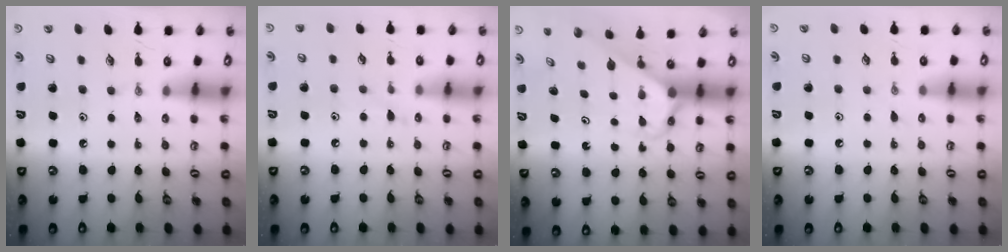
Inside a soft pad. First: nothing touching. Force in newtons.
{"total": 6.0, "press": 6.0, "slide": 0.6}
{"total": 2.8, "press": 2.8, "slide": 0.2}
{"total": 4.6, "press": 4.6, "slide": 0.5}